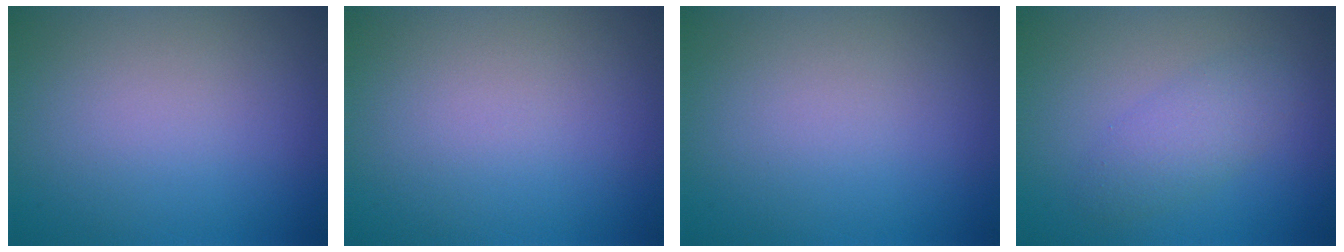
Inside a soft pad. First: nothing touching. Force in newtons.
{"total": 0.0}
{"total": 0.0}
{"total": 2.7, "press": 2.7, "slide": 0.1}